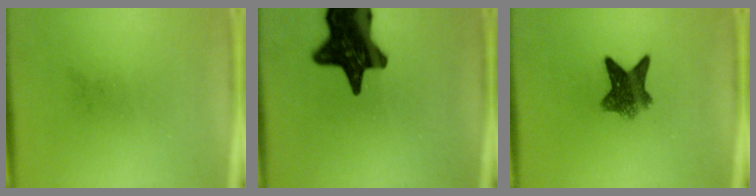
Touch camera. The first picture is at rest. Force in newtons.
{"total": 17.7}
{"total": 6.5}